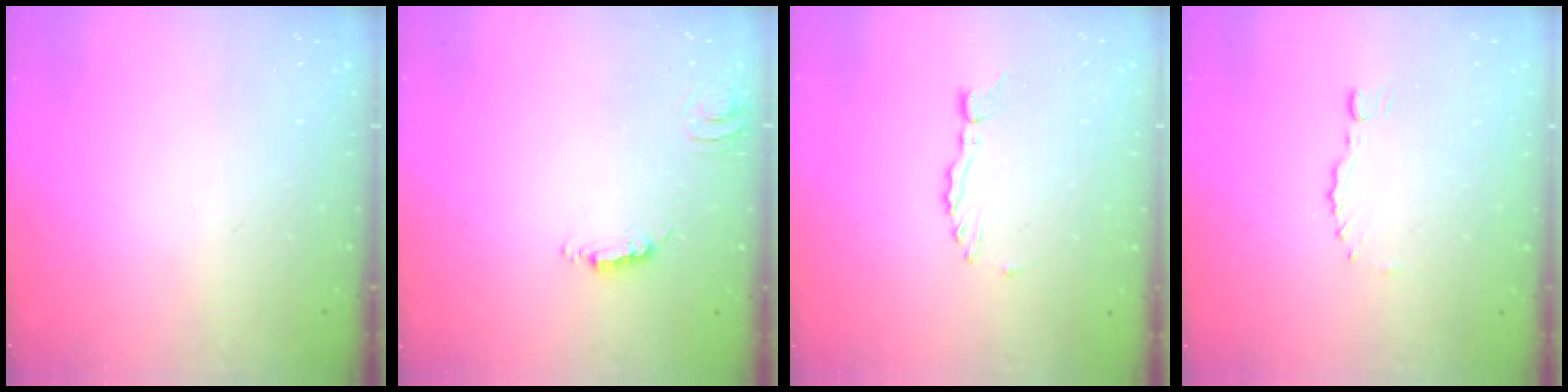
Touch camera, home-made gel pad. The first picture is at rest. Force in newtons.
{"total": 5.6, "press": 5.6, "slide": 0.4}
{"total": 2.3, "press": 2.2, "slide": 0.4}
{"total": 0.0}